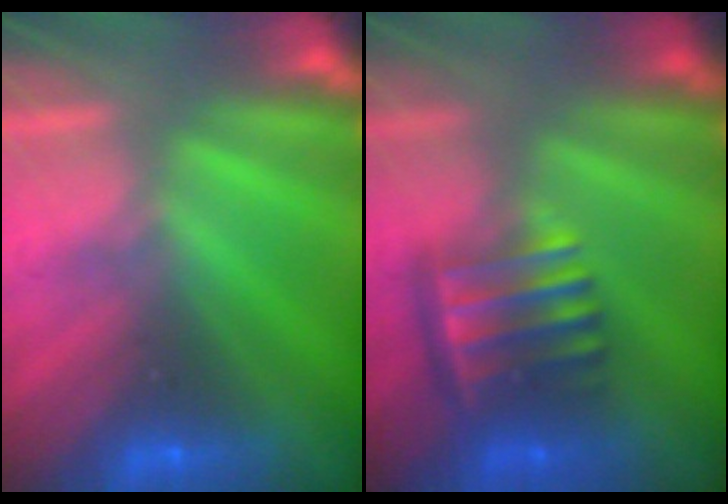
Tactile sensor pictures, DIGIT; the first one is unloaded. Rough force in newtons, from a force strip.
{"total": 3.7}